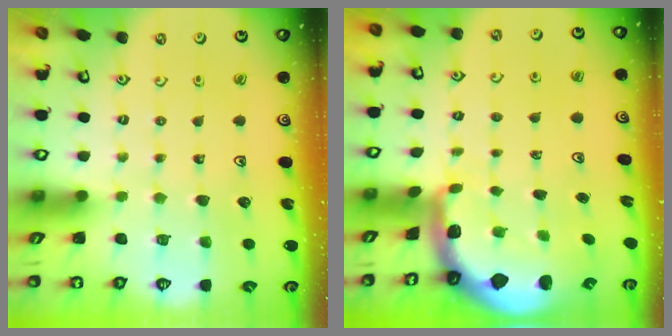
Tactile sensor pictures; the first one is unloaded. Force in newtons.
{"total": 1.7, "press": 1.7, "slide": 0.4}